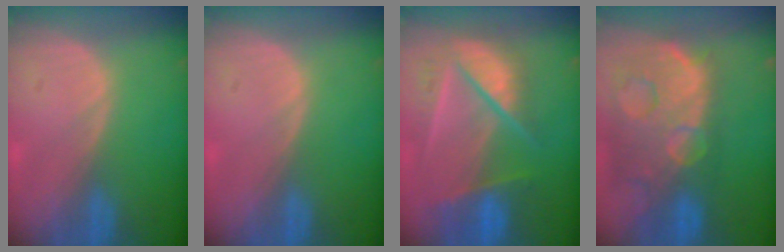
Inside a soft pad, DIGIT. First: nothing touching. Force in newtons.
{"total": 0.0}
{"total": 9.9, "press": 8.3, "slide": 5.4}
{"total": 14.2, "press": 11.5, "slide": 8.3}